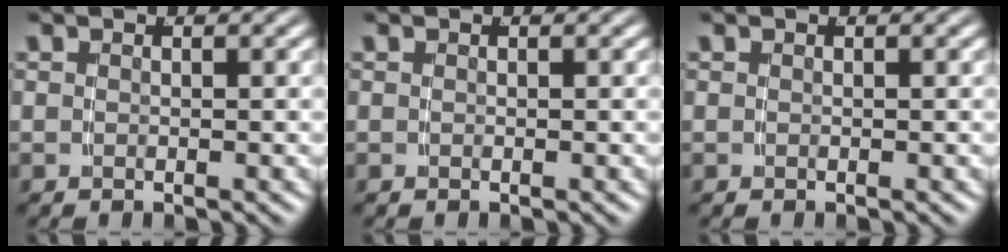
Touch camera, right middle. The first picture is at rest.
{"total": 0.0}
{"total": 0.0}